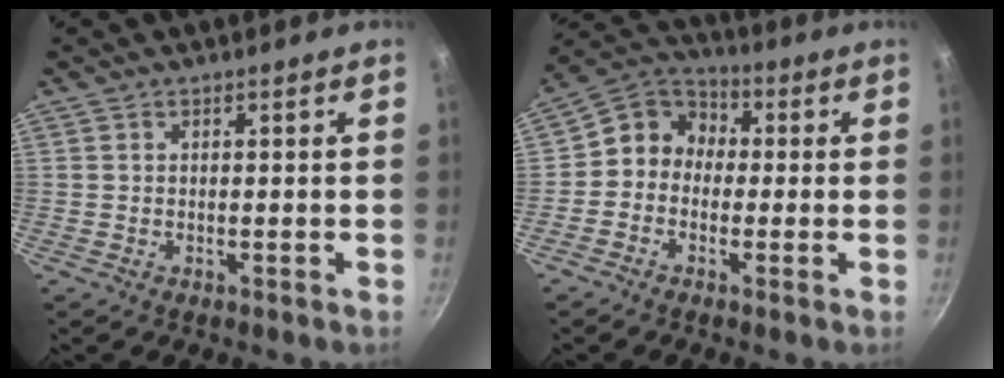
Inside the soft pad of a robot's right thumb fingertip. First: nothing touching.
{"total": 7.9, "force": [-0.5, 6.9, 3.8], "torque": [-0.036, 0.028, -0.037]}